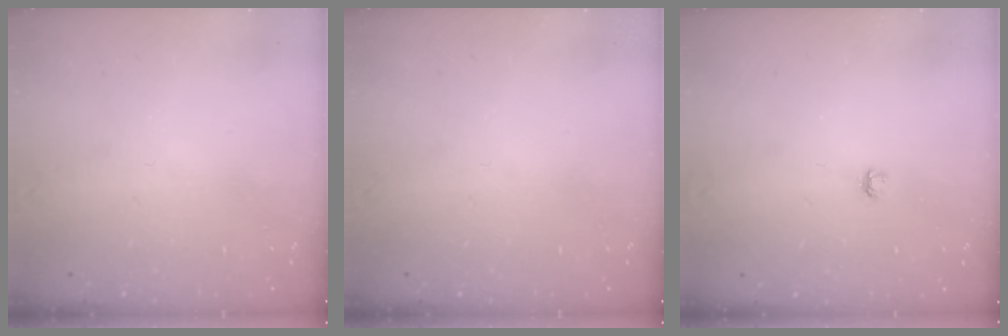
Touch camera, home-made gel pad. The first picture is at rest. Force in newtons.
{"total": 0.0}
{"total": 2.8, "press": 2.8, "slide": 0.3}